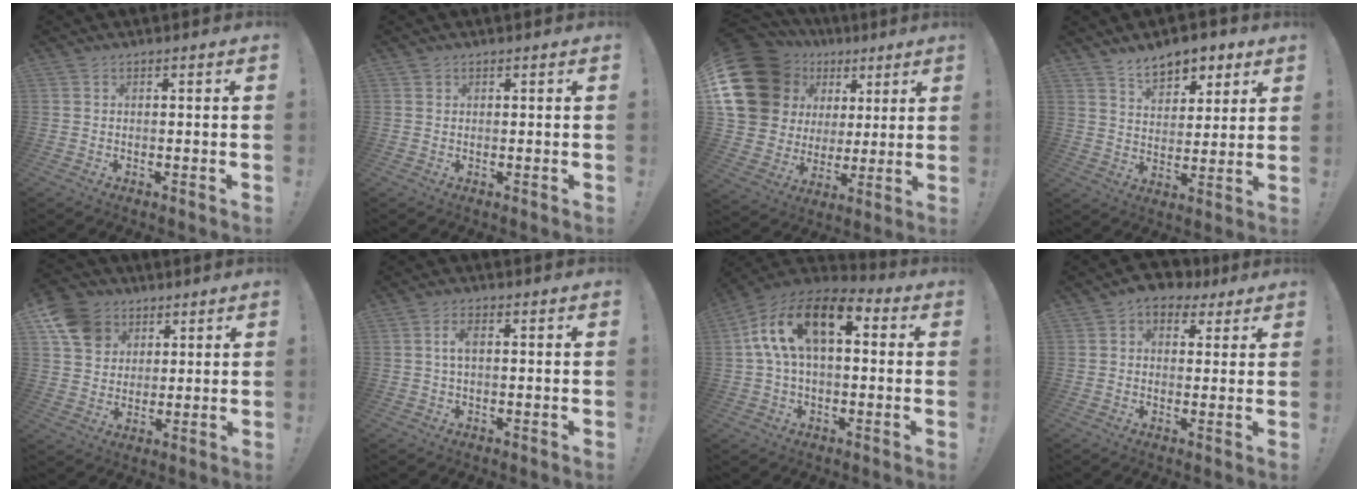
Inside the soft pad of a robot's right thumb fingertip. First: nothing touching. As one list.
[{"total": 0.8, "force": [0.5, 0.6, 0.0], "torque": [0.004, -0.002, 0.009]}, {"total": 21.3, "force": [8.3, 16.5, 10.7], "torque": [-0.197, -0.040, 0.190]}, {"total": 9.5, "force": [6.8, 5.3, 4.0], "torque": [-0.054, -0.041, 0.126]}, {"total": 12.1, "force": [5.4, 9.8, 4.6], "torque": [-0.077, -0.024, 0.112]}, {"total": 3.1, "force": [0.6, 1.3, 2.8], "torque": [-0.054, 0.005, 0.009]}, {"total": 16.9, "force": [5.4, 9.0, 13.2], "torque": [-0.237, -0.004, 0.093]}, {"total": 4.9, "force": [1.7, 4.0, 2.4], "torque": [-0.032, -0.001, 0.032]}]